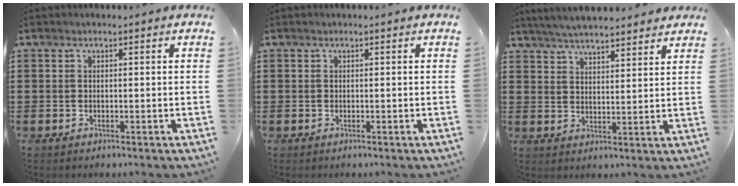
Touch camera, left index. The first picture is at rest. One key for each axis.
{"total": 0.0}
{"total": 5.1, "fx": 5.0, "fy": 0.2, "fz": 1.3, "tx": -0.041, "ty": -0.015, "tz": 0.090}